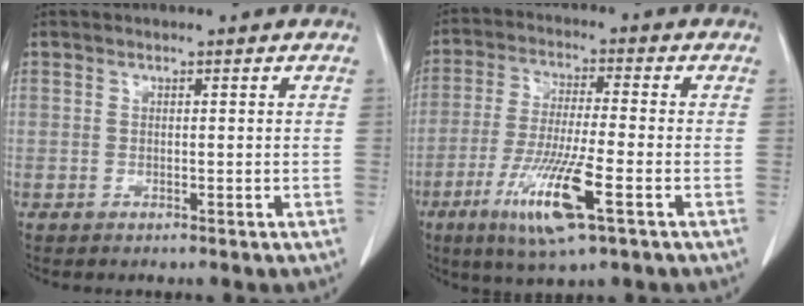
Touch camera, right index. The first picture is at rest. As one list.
[{"total": 11.6, "force": [-5.1, 0.7, 10.4], "torque": [-0.206, -0.026, -0.091]}]